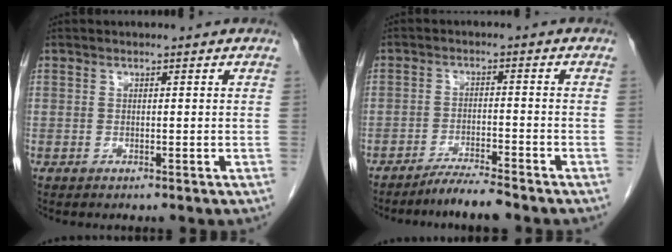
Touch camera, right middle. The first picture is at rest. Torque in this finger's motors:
{"motor_torque": [0.90, -0.75, 0.07, 0.03]}